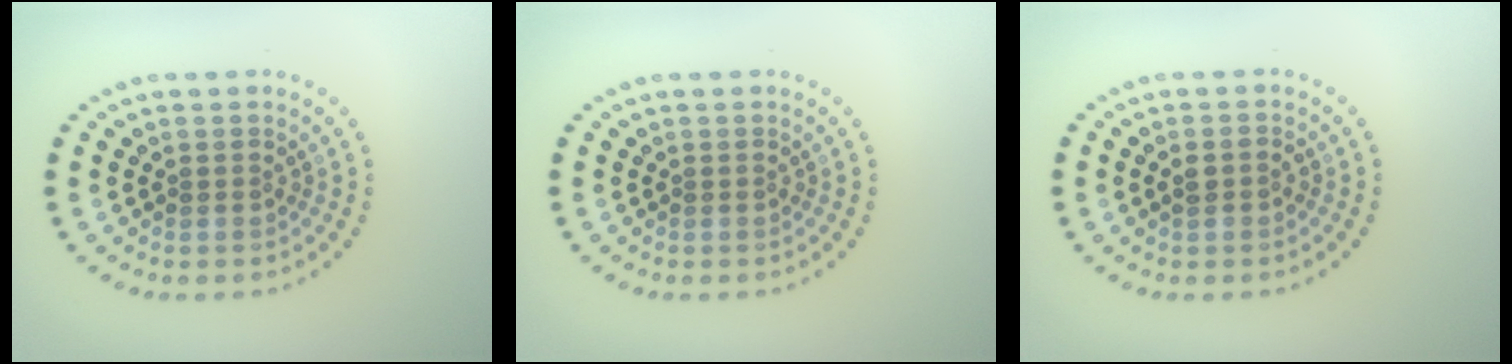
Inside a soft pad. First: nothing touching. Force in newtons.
{"total": 0.0}
{"total": 1.4, "press": 1.3, "slide": 0.3}